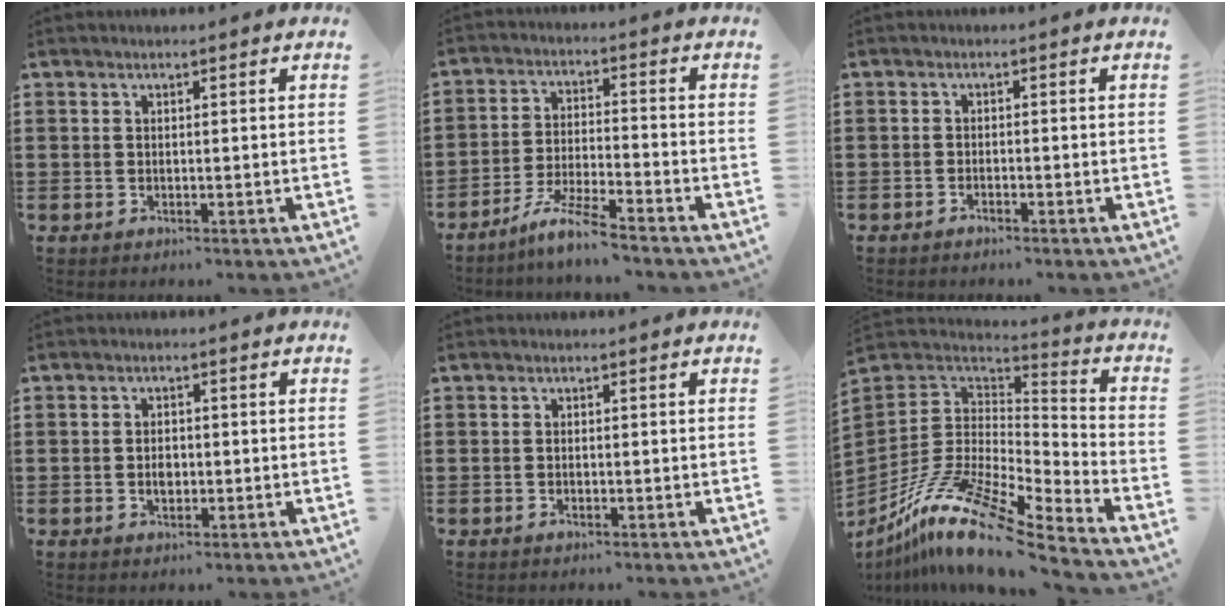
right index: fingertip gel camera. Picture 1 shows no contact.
{"total": 6.5, "force": [-5.7, -0.4, 3.0], "torque": [-0.070, -0.012, -0.112]}
{"total": 1.0, "force": [-0.9, -0.1, 0.2], "torque": [-0.008, -0.005, -0.017]}
{"total": 2.4, "force": [-0.4, 1.5, 1.9], "torque": [-0.029, 0.000, -0.009]}
{"total": 0.7, "force": [-0.3, 0.3, 0.6], "torque": [-0.013, -0.004, -0.005]}
{"total": 14.4, "force": [-10.0, 2.9, 10.0], "torque": [-0.206, 0.010, -0.191]}